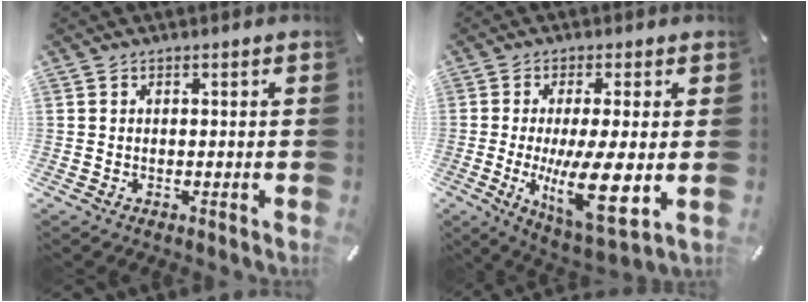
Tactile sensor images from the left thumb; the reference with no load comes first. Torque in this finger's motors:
{"motor_torque": [1.55, 2.93, 0.88, 0.30, 0.21]}